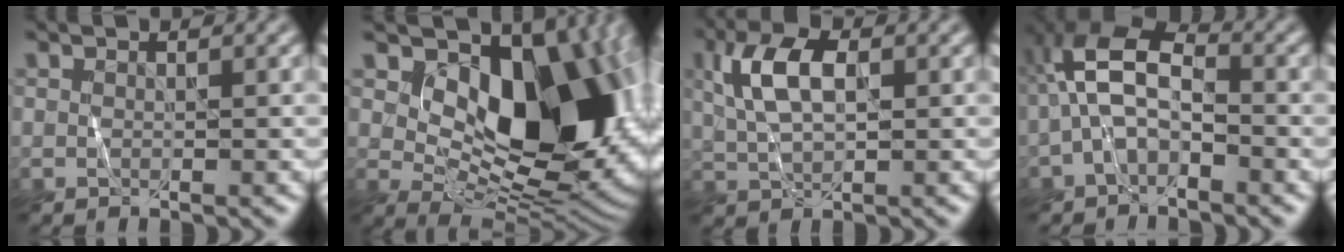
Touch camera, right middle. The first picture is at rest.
{"total": 15.4, "force": [3.9, 8.8, 11.9], "torque": [-0.129, 0.002, 0.069]}
{"total": 4.9, "force": [1.4, 2.6, 3.9], "torque": [-0.086, 0.016, 0.026]}
{"total": 5.5, "force": [-1.2, 3.0, 4.5], "torque": [-0.100, 0.029, -0.032]}